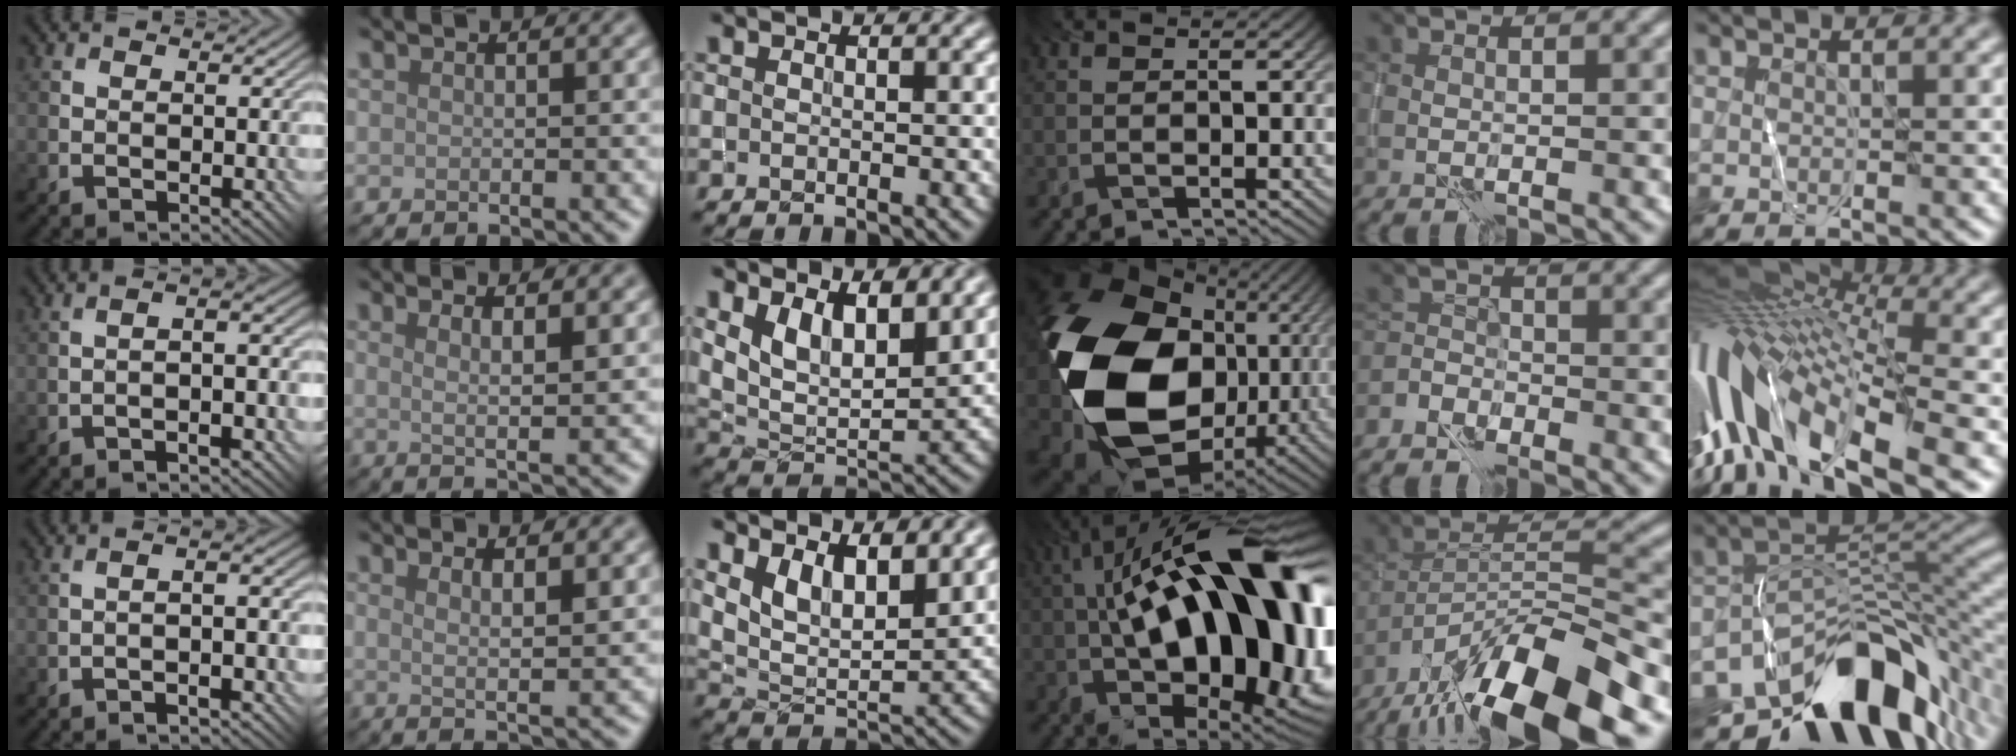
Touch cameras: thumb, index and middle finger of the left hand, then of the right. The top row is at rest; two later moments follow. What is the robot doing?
{"motion": "wrap", "object": "yarn"}